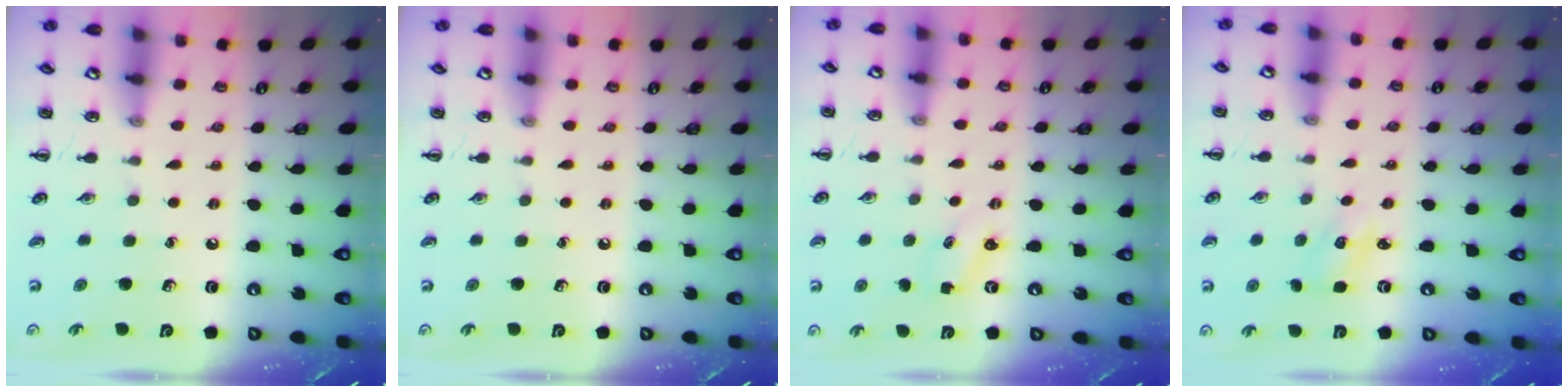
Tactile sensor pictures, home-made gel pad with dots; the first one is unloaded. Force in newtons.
{"total": 0.0}
{"total": 1.3, "press": 1.2, "slide": 0.4}
{"total": 1.8, "press": 1.8, "slide": 0.5}